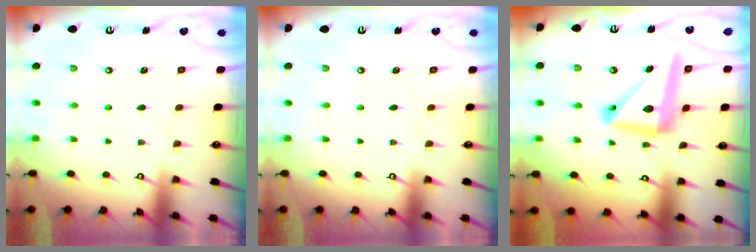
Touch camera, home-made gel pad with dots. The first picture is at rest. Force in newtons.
{"total": 0.0}
{"total": 14.8, "press": 14.6, "slide": 2.1}